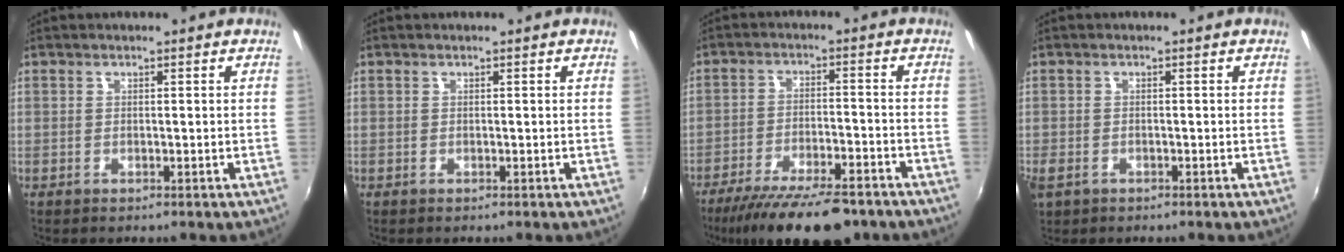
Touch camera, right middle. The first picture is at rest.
{"total": 0.0}
{"total": 16.5, "force": [-13.0, 4.2, 9.1], "torque": [-0.180, -0.036, -0.200]}
{"total": 3.9, "force": [-1.9, 2.6, 2.1], "torque": [-0.049, -0.011, -0.035]}